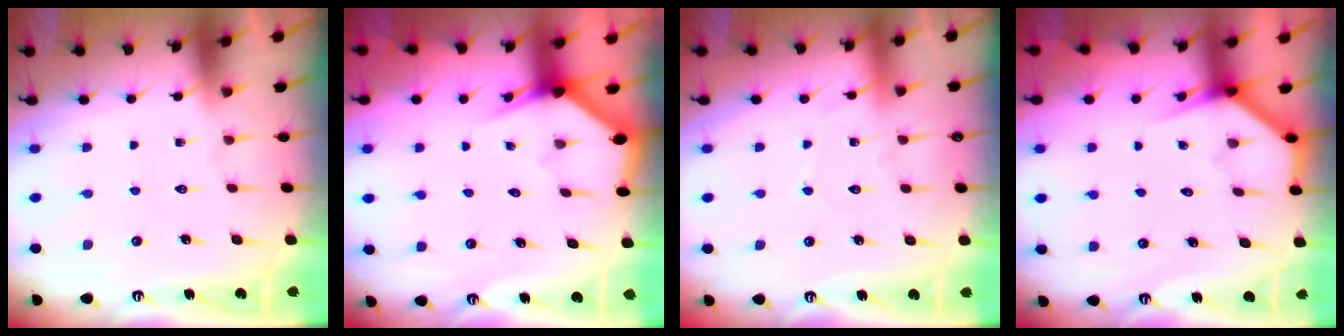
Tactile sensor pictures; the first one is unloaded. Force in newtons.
{"total": 3.1, "press": 3.1, "slide": 0.1}
{"total": 2.9, "press": 2.8, "slide": 0.4}
{"total": 3.9, "press": 3.9, "slide": 0.4}